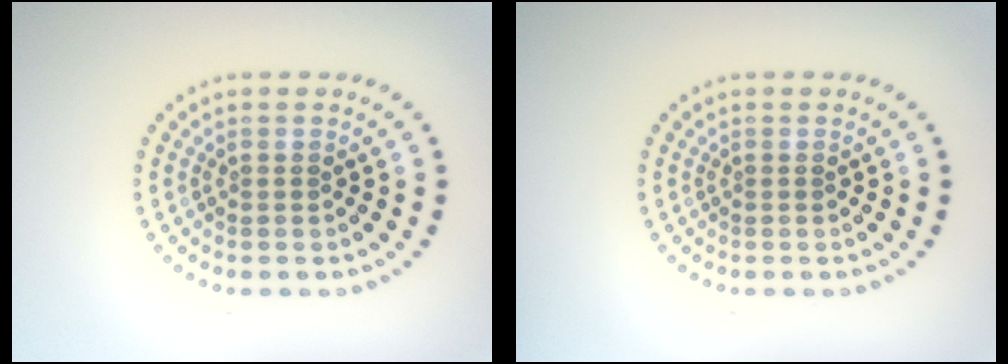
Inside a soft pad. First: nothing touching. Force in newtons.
{"total": 0.0}